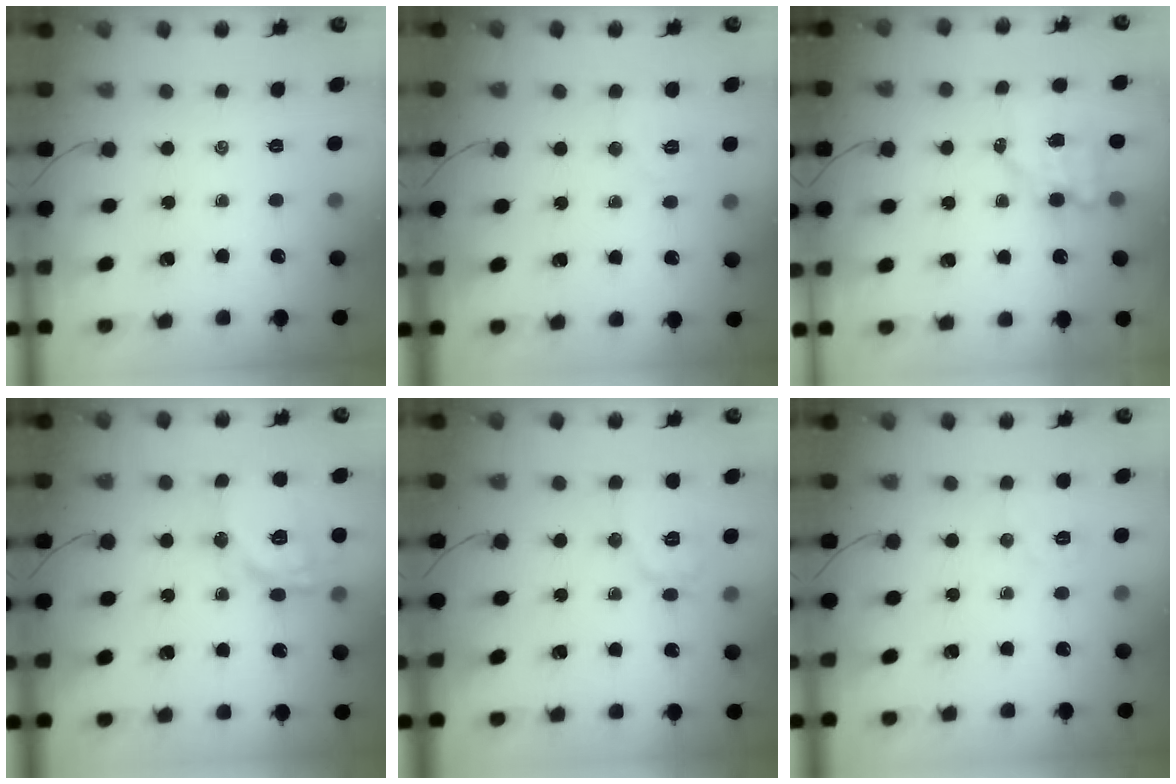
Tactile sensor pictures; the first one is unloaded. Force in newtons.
{"total": 6.3, "press": 6.2, "slide": 1.0}
{"total": 6.0, "press": 5.9, "slide": 0.8}
{"total": 15.3, "press": 15.2, "slide": 1.8}
{"total": 8.4, "press": 8.4, "slide": 0.7}
{"total": 6.0, "press": 5.9, "slide": 1.4}